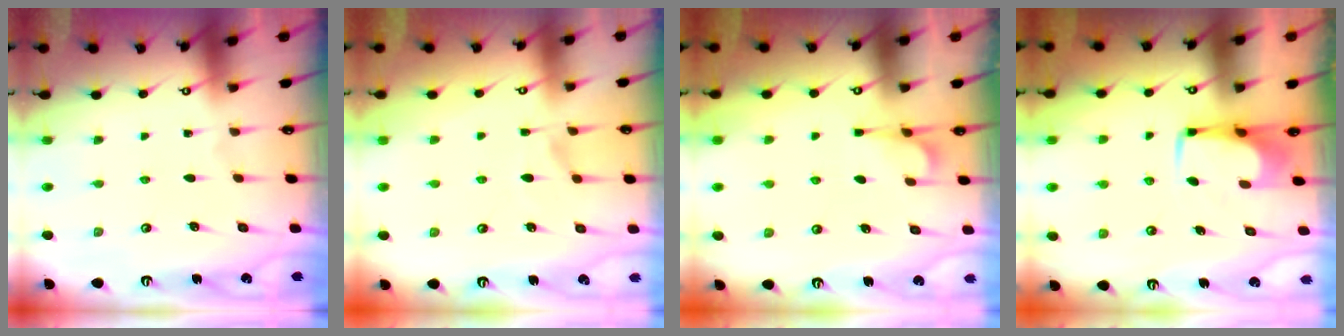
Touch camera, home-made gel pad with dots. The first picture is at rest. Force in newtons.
{"total": 1.5, "press": 0.9, "slide": 1.2}
{"total": 1.8, "press": 1.4, "slide": 1.1}
{"total": 1.8, "press": 1.6, "slide": 0.6}